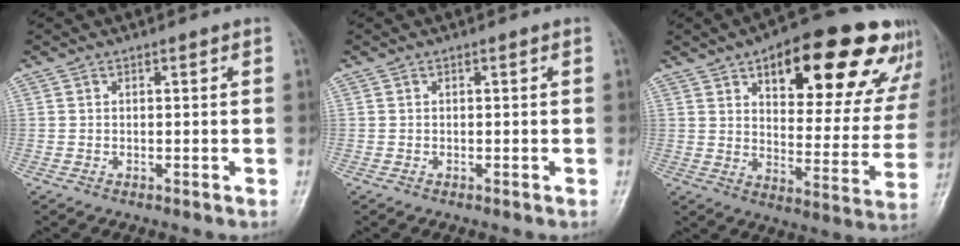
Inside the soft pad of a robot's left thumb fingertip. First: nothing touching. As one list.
[{"total": 0.0}, {"total": 26.7, "force": [15.2, 11.2, 18.9], "torque": [-0.201, -0.030, 0.211]}]